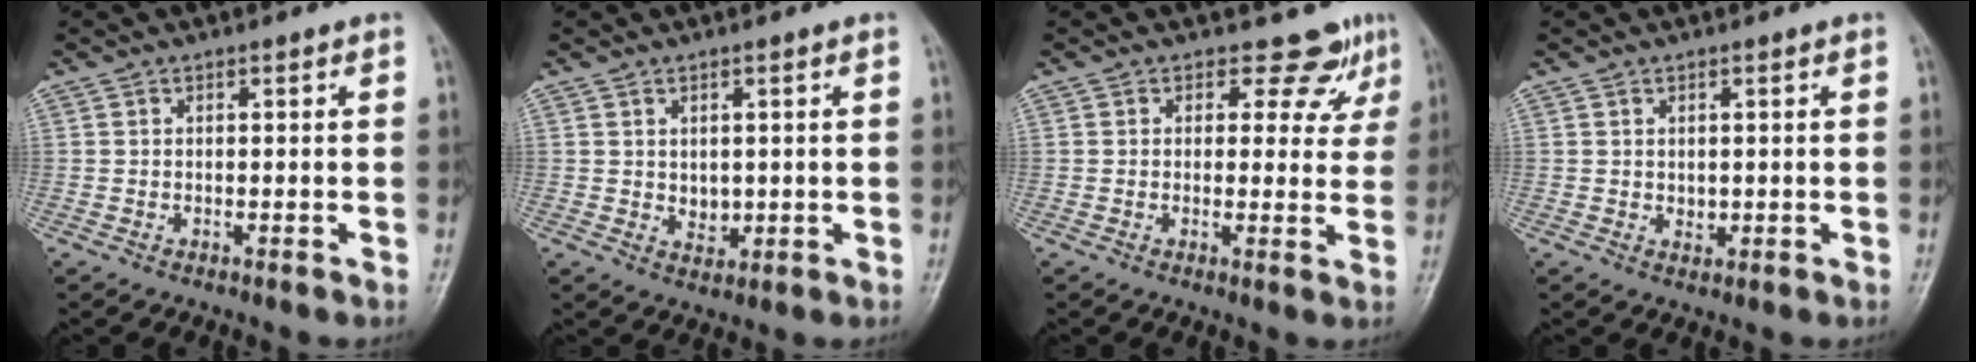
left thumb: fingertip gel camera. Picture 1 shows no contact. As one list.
[{"total": 3.0, "force": [0.4, 2.3, 1.9], "torque": [-0.018, -0.008, 0.013]}, {"total": 5.6, "force": [4.0, 3.7, 1.2], "torque": [0.019, -0.025, 0.036]}, {"total": 1.6, "force": [0.2, 1.3, 1.0], "torque": [-0.010, -0.003, 0.007]}]